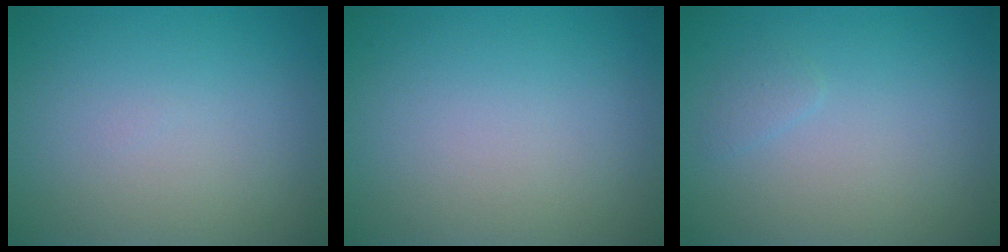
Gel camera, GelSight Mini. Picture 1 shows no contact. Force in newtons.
{"total": 0.0}
{"total": 0.7, "press": 0.7, "slide": 0.1}